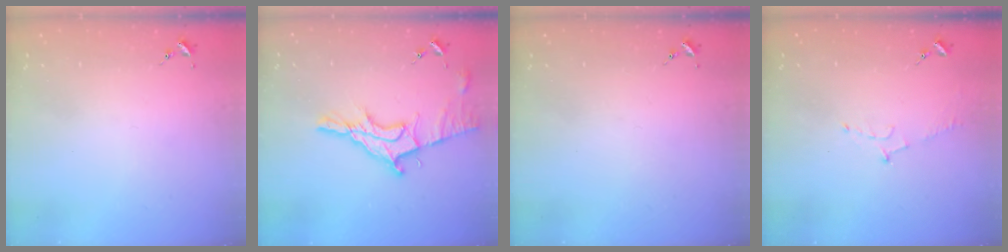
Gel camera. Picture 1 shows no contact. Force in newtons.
{"total": 13.5, "press": 13.4, "slide": 1.3}
{"total": 0.0}
{"total": 5.7, "press": 5.7, "slide": 0.6}